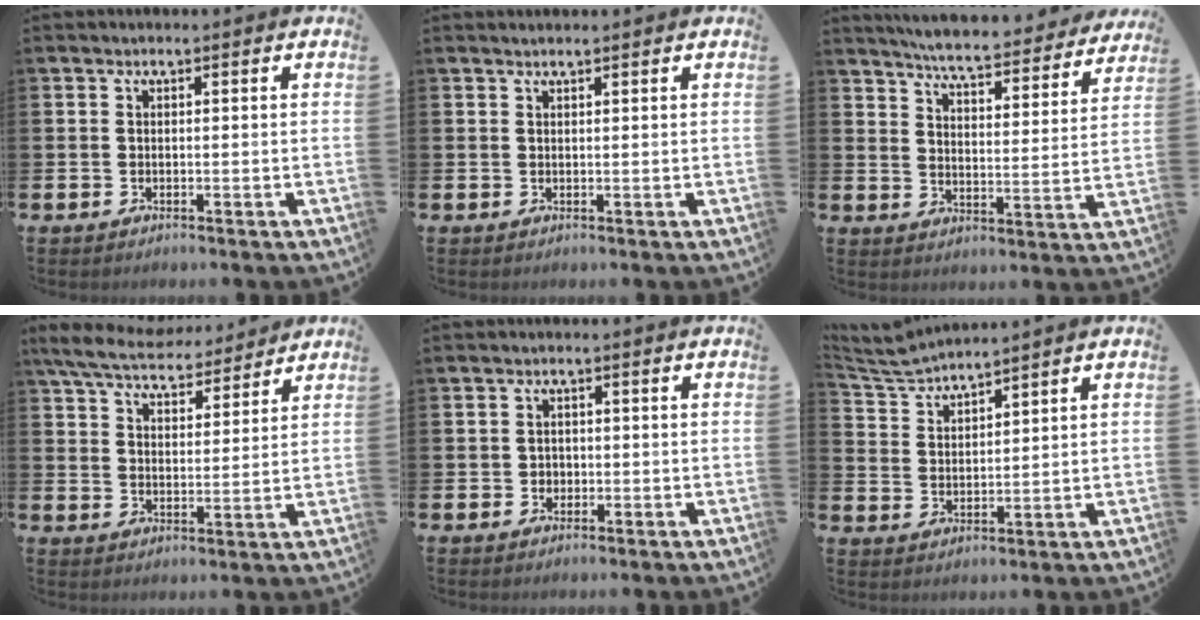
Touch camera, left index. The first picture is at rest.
{"total": 0.8, "force": [0.8, 0.0, 0.1], "torque": [0.004, -0.003, 0.014]}
{"total": 6.5, "force": [6.2, 0.3, 1.9], "torque": [-0.052, -0.048, 0.102]}
{"total": 7.0, "force": [6.4, 1.8, 2.1], "torque": [-0.067, -0.032, 0.112]}
{"total": 1.4, "force": [0.1, 1.3, 0.3], "torque": [0.006, 0.003, -0.004]}
{"total": 4.7, "force": [4.7, -0.2, 0.3], "torque": [-0.022, -0.025, 0.084]}